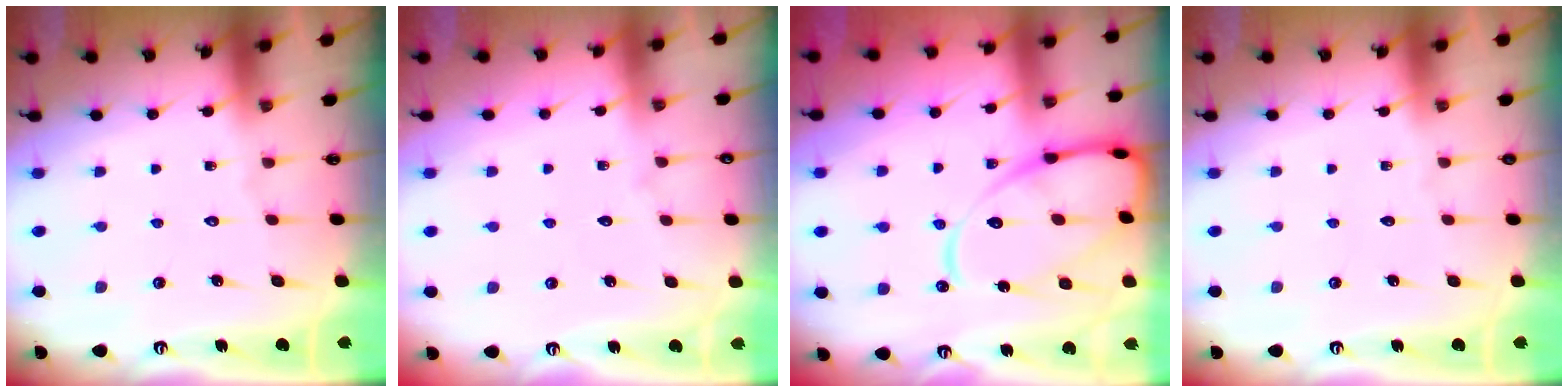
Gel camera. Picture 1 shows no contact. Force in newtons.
{"total": 2.9, "press": 2.9, "slide": 0.4}
{"total": 16.0, "press": 16.0, "slide": 1.7}
{"total": 0.0}